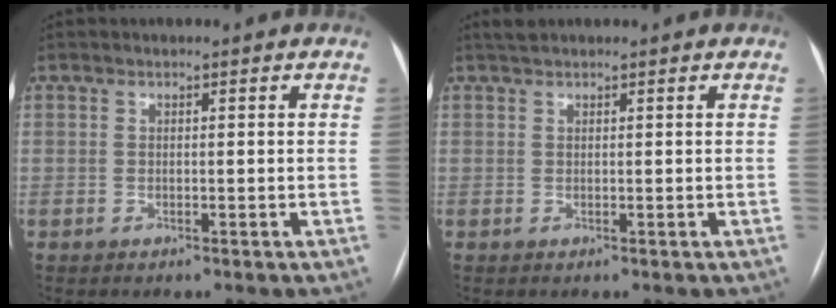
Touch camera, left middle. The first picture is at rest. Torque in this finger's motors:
{"motor_torque": [0.19, -0.15, 0.06, 0.01]}